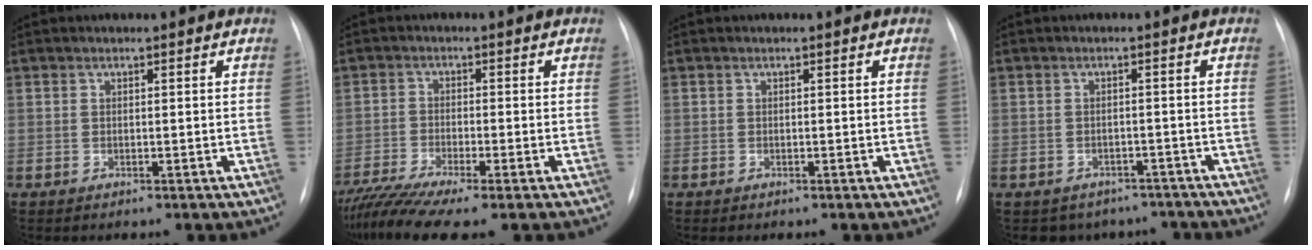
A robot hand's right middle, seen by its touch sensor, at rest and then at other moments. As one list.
[{"total": 9.8, "force": [-7.8, 0.1, 5.8], "torque": [-0.111, -0.016, -0.134]}, {"total": 0.0}, {"total": 7.2, "force": [-5.9, 4.0, 0.2], "torque": [0.012, 0.021, -0.065]}]